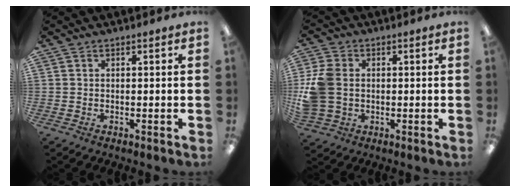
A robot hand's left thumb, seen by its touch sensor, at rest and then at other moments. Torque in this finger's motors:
{"motor_torque": [1.17, 1.73, 1.49, 0.21, 0.14]}